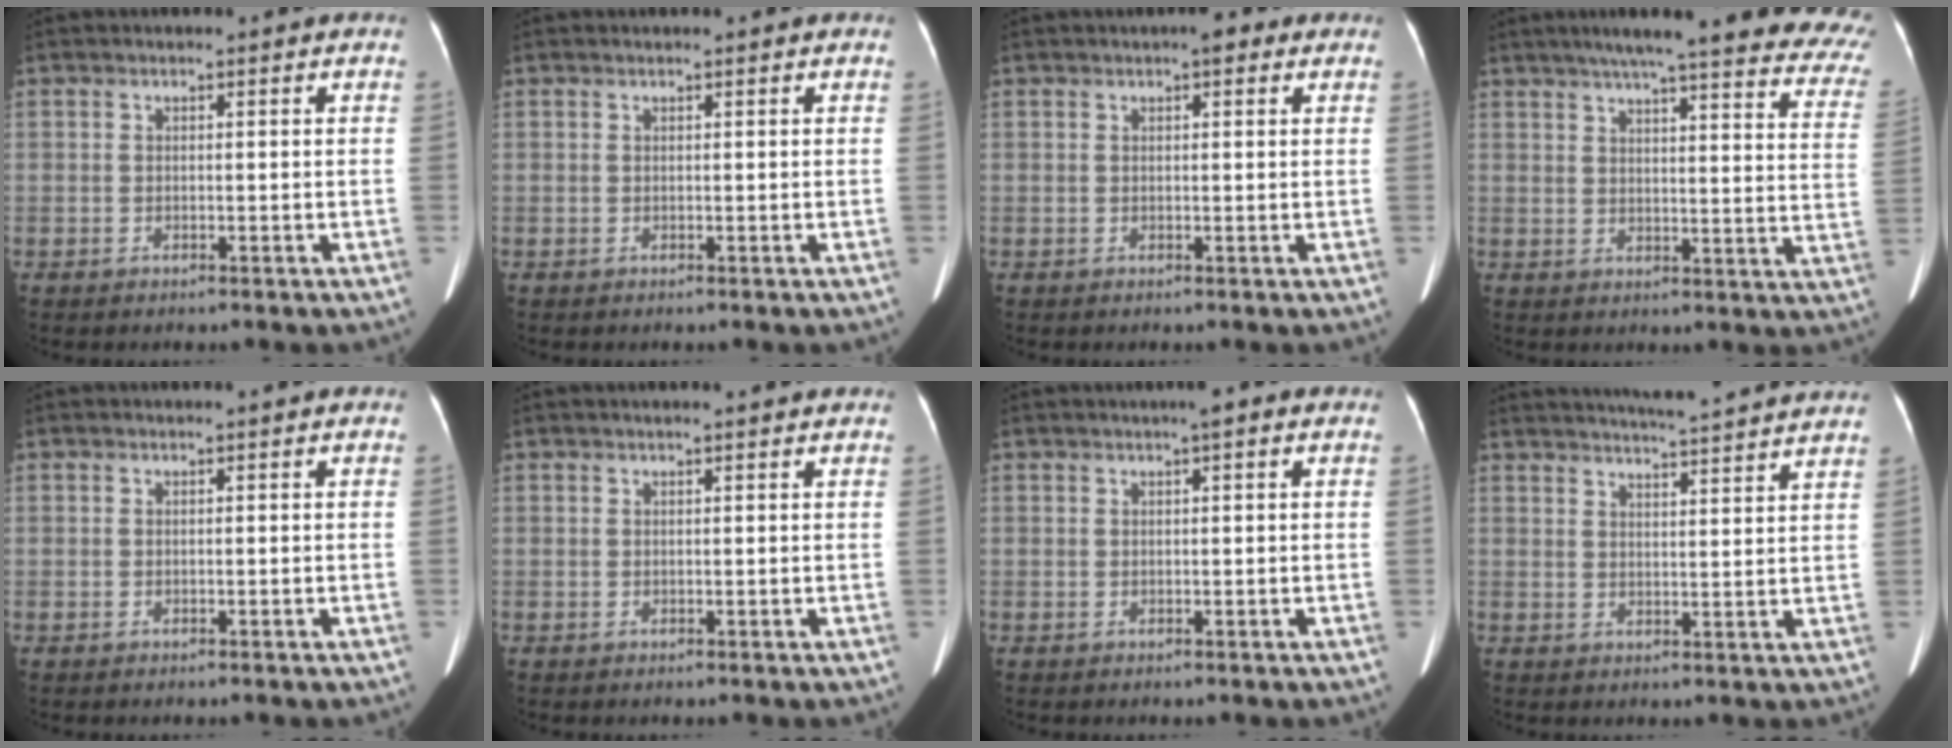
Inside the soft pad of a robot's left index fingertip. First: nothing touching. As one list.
[{"total": 0.9, "force": [0.8, 0.1, 0.4], "torque": [-0.007, 0.019, 0.011]}, {"total": 2.7, "force": [1.6, 0.9, 2.0], "torque": [-0.026, 0.007, 0.018]}, {"total": 27.1, "force": [22.2, 3.2, 15.1], "torque": [-0.166, -0.021, 0.253]}, {"total": 0.0}, {"total": 3.5, "force": [3.1, 0.0, 1.5], "torque": [-0.018, 0.021, 0.035]}, {"total": 2.2, "force": [1.2, 0.2, 1.8], "torque": [-0.031, 0.011, 0.015]}, {"total": 17.1, "force": [15.9, -0.3, 6.3], "torque": [-0.105, -0.008, 0.202]}]